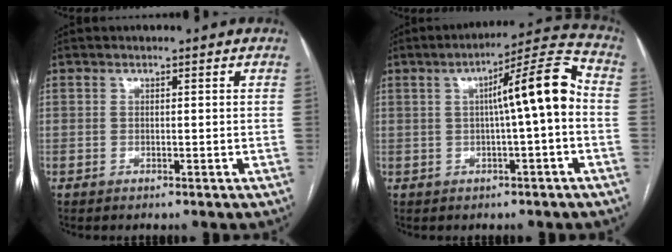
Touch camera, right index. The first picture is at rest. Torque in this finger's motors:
{"motor_torque": [0.86, -0.23, 0.39, 0.11]}